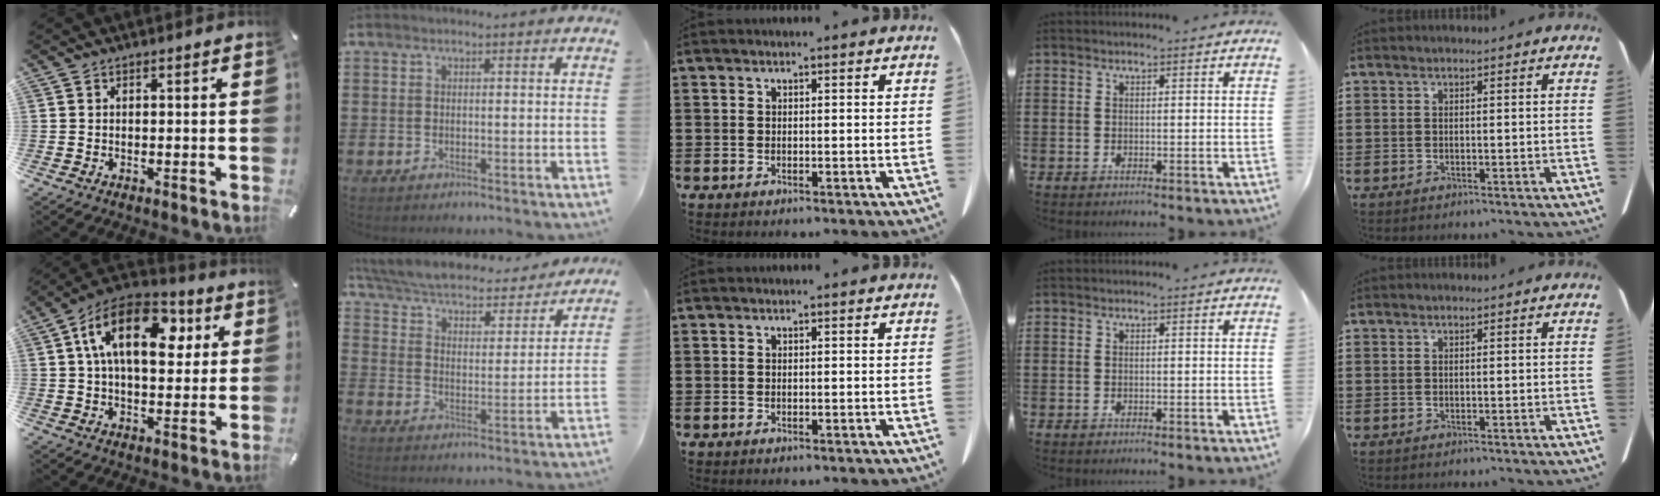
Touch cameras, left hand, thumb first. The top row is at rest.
{"thumb": {"total": 18.5, "force": [5.7, 11.0, 13.8], "torque": [-0.226, -0.005, 0.093]}, "index": {"total": 5.3, "force": [4.9, 0.6, 1.9], "torque": [-0.061, -0.034, 0.078]}}